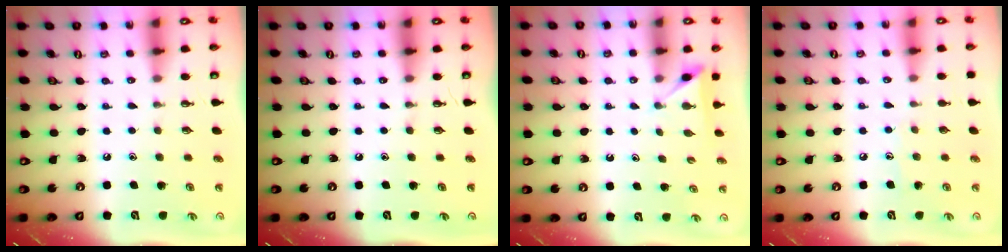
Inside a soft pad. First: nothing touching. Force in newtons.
{"total": 0.0}
{"total": 2.5, "press": 2.5, "slide": 0.3}
{"total": 4.6, "press": 4.5, "slide": 0.5}